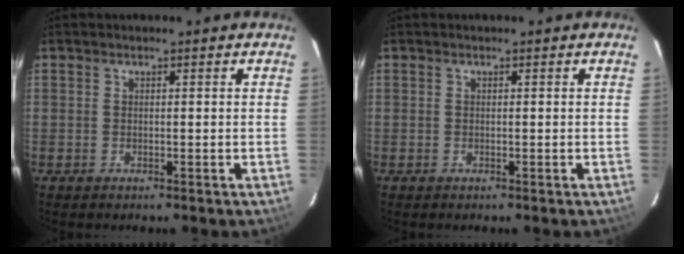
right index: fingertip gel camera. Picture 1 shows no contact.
{"total": 0.0}